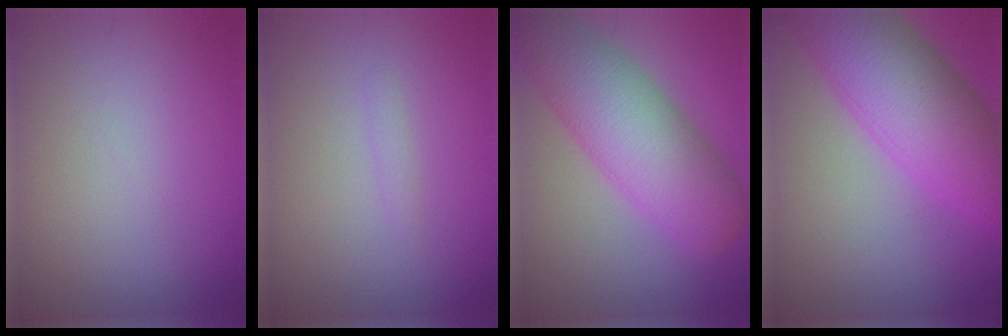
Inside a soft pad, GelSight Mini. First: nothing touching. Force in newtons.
{"total": 0.6, "press": 0.6, "slide": 0.1}
{"total": 9.5, "press": 9.5, "slide": 0.3}
{"total": 10.8, "press": 10.8, "slide": 0.4}